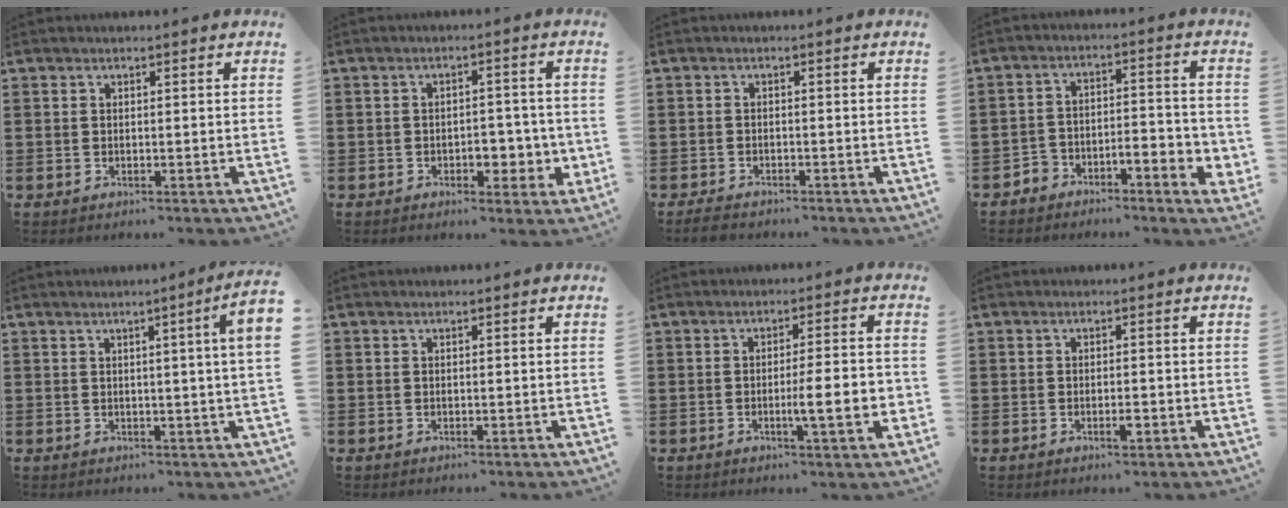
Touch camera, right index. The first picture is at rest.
{"total": 4.8, "force": [-1.6, 3.0, 3.4], "torque": [-0.045, 0.001, -0.031]}
{"total": 2.0, "force": [-1.9, 0.4, 0.4], "torque": [-0.018, 0.000, -0.043]}
{"total": 4.0, "force": [-3.5, 1.5, 1.4], "torque": [-0.028, 0.008, -0.072]}
{"total": 3.4, "force": [0.9, -0.8, 3.2], "torque": [-0.057, -0.009, 0.012]}
{"total": 0.0}
{"total": 7.3, "force": [-1.6, 1.0, 7.0], "torque": [-0.106, -0.008, -0.027]}
{"total": 1.7, "force": [-0.8, 0.5, 1.5], "torque": [-0.027, -0.001, -0.013]}